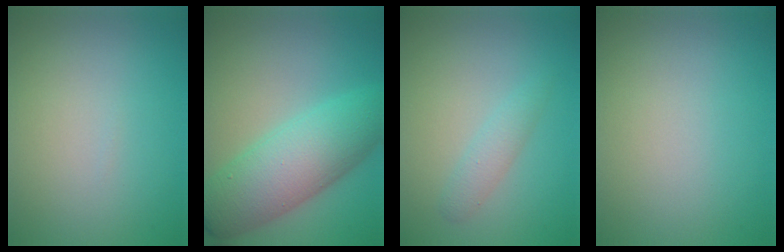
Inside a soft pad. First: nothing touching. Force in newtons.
{"total": 8.2, "press": 8.2, "slide": 0.0}
{"total": 1.6, "press": 1.6, "slide": 0.1}
{"total": 0.0}